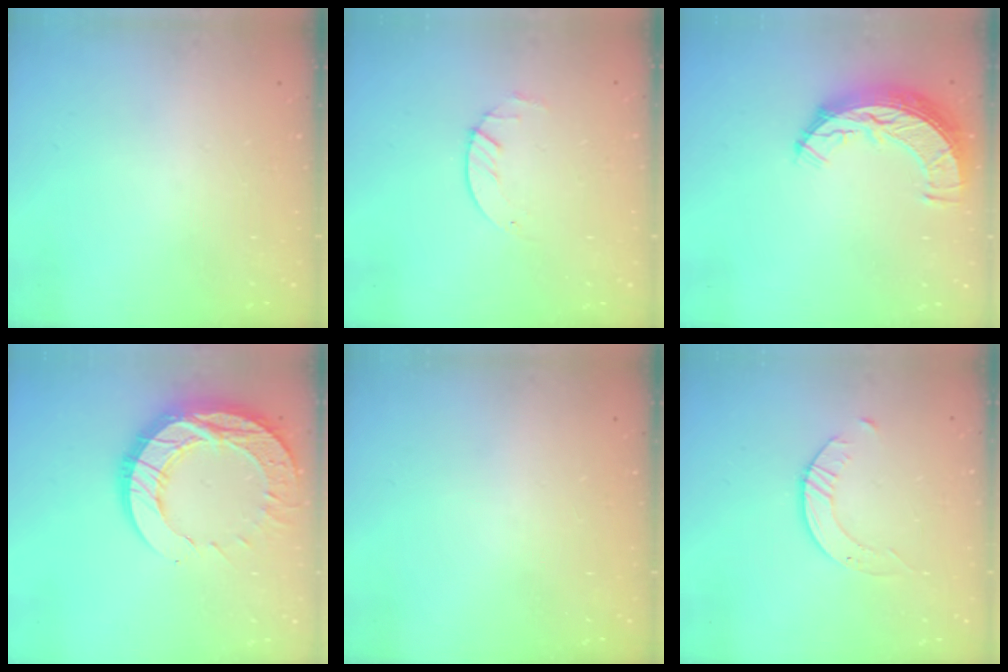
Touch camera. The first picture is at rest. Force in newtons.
{"total": 1.8, "press": 1.8, "slide": 0.2}
{"total": 9.6, "press": 9.6, "slide": 0.8}
{"total": 19.4, "press": 19.4, "slide": 1.8}
{"total": 0.0}
{"total": 2.7, "press": 2.7, "slide": 0.3}